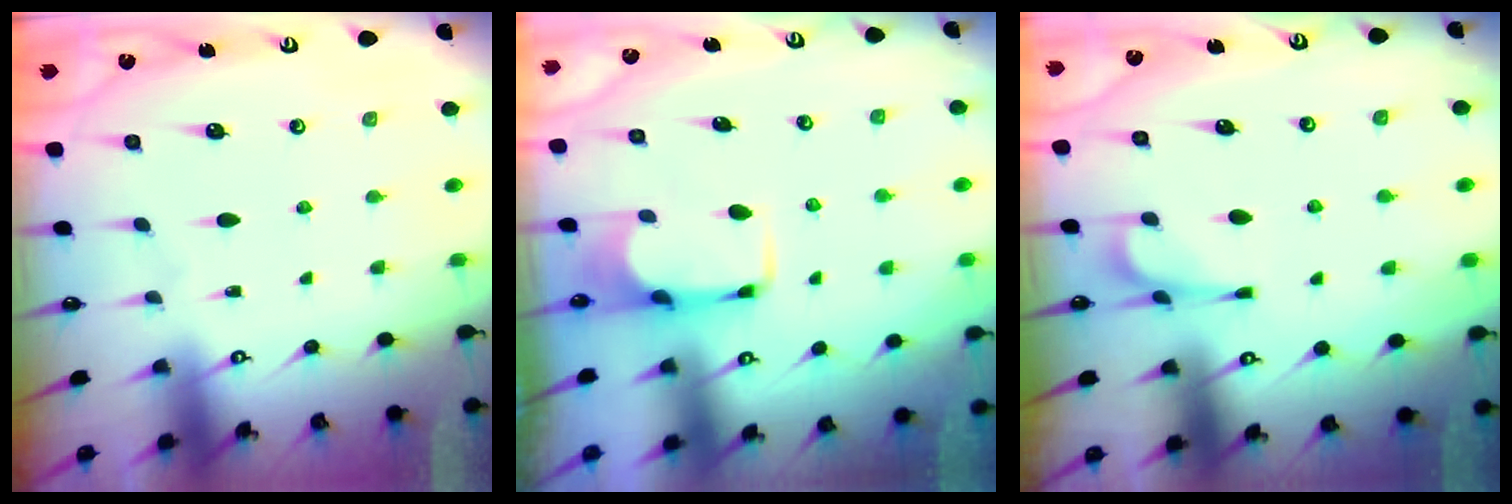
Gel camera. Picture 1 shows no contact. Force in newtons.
{"total": 2.3, "press": 2.3, "slide": 0.4}
{"total": 5.5, "press": 5.5, "slide": 0.7}